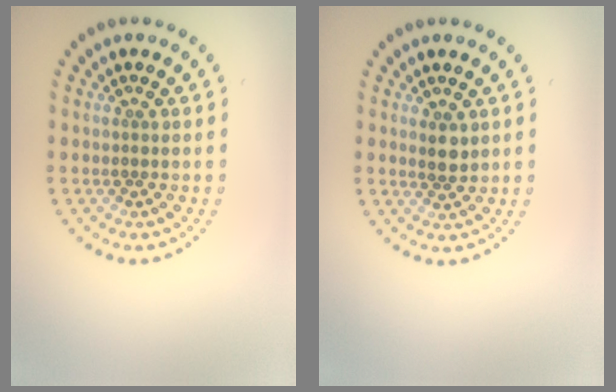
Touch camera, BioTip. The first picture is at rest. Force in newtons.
{"total": 1.6, "press": 1.5, "slide": 0.7}